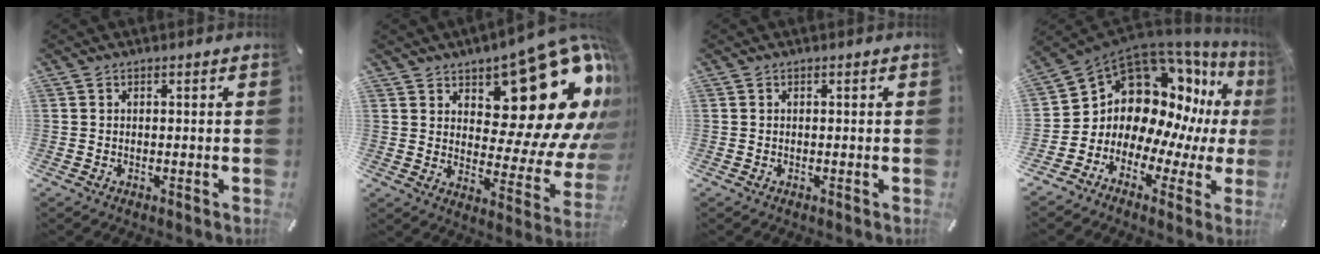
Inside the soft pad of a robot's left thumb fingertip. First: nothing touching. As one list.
[{"total": 22.6, "force": [11.9, 11.1, 15.7], "torque": [-0.171, -0.108, 0.193]}, {"total": 0.0}, {"total": 15.6, "force": [6.1, 11.9, 7.9], "torque": [-0.152, -0.086, 0.120]}]